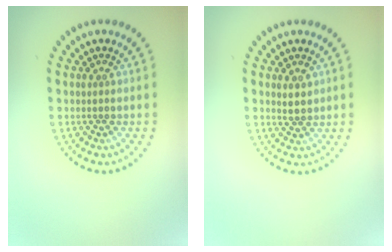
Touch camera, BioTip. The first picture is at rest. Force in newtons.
{"total": 1.4, "press": 1.2, "slide": 0.6}